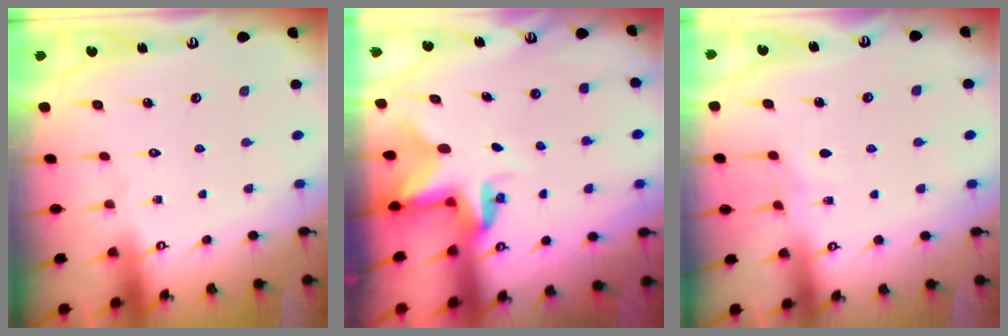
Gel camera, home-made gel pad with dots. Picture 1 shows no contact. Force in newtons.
{"total": 3.3, "press": 3.3, "slide": 0.1}
{"total": 5.3, "press": 5.3, "slide": 0.6}